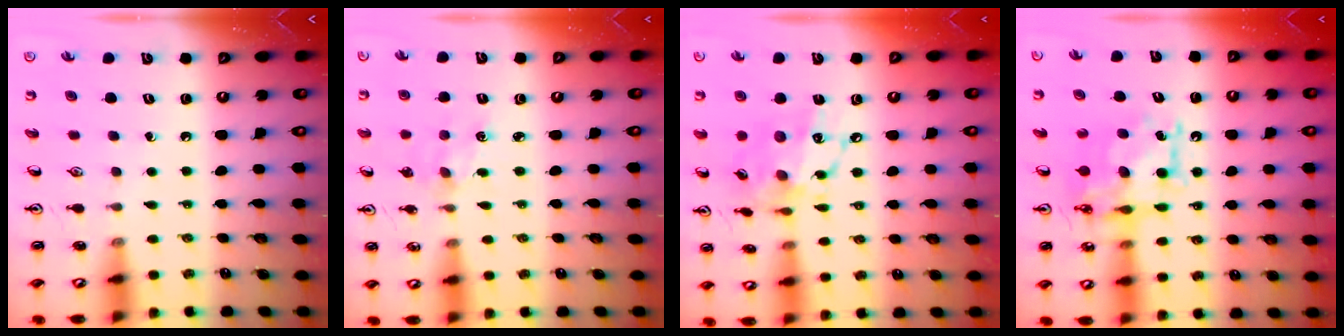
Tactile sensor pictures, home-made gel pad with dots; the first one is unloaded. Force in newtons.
{"total": 4.0, "press": 3.9, "slide": 0.5}
{"total": 14.8, "press": 14.8, "slide": 1.1}
{"total": 10.3, "press": 10.3, "slide": 0.4}